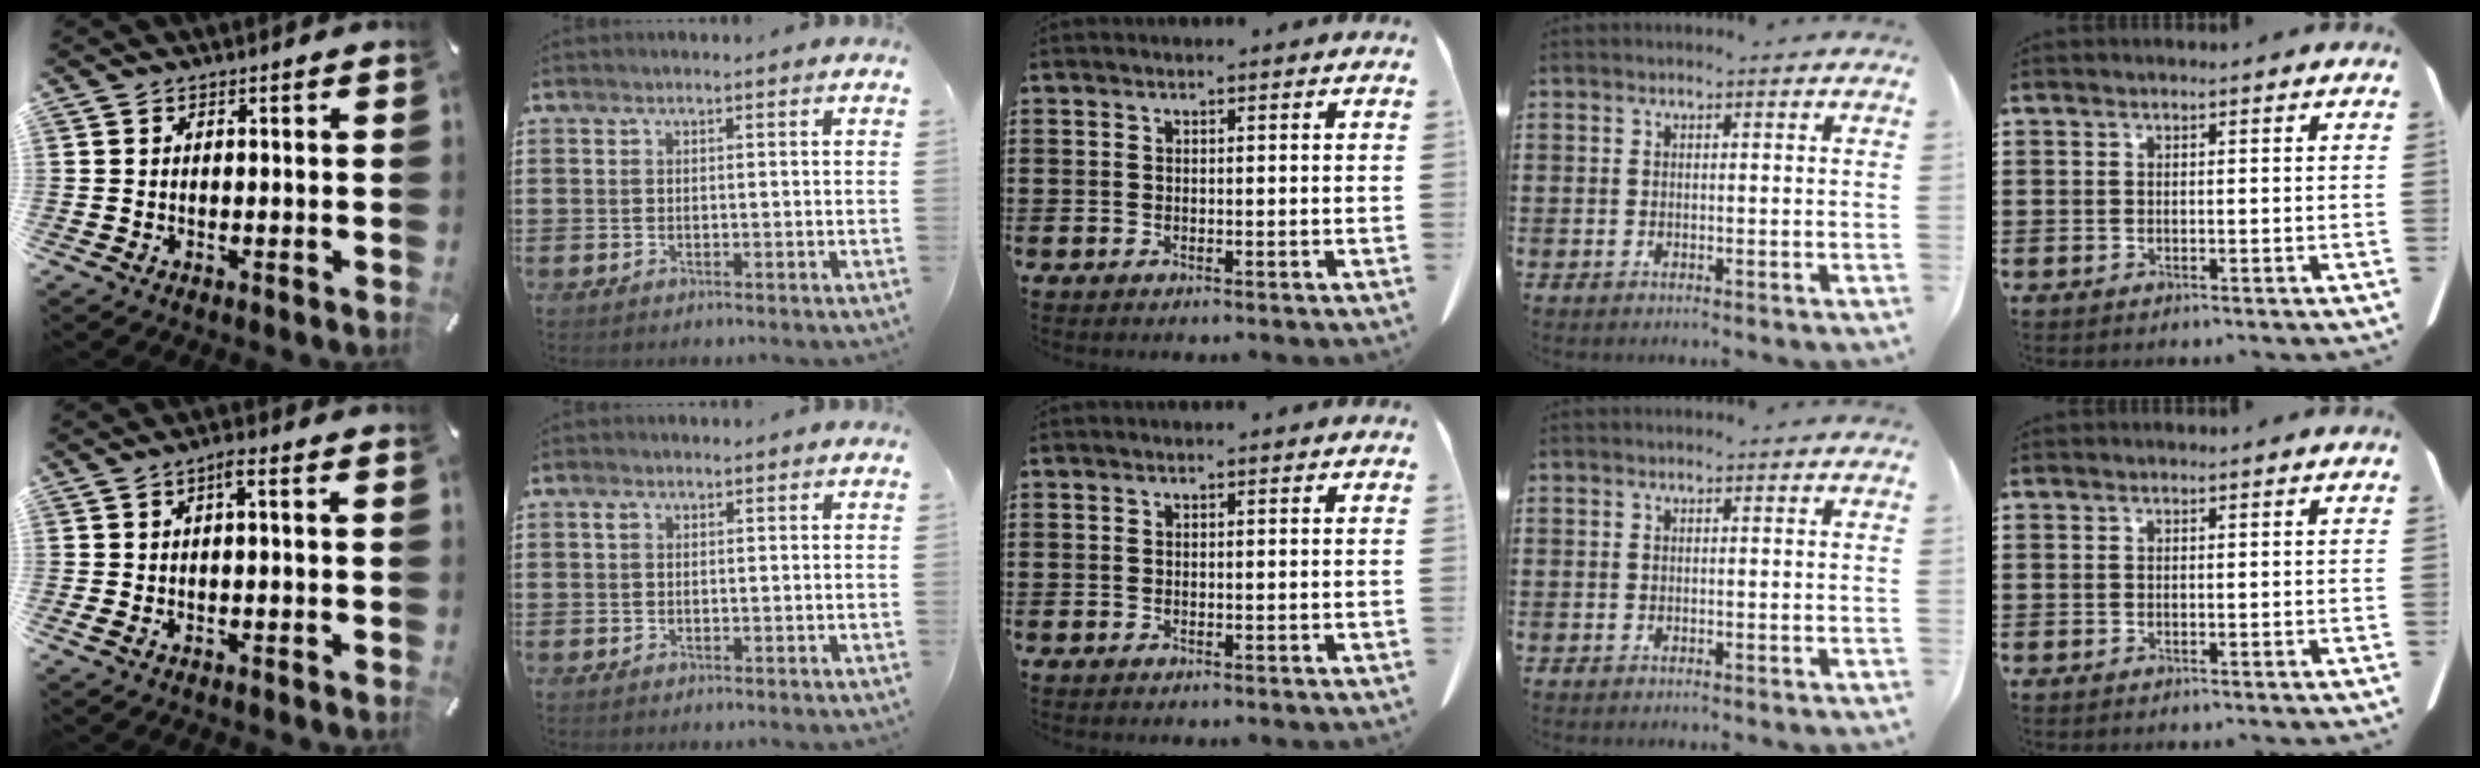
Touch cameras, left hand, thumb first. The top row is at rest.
{"thumb": {"total": 3.2, "force": [0.0, 0.7, 3.2], "torque": [-0.059, 0.006, -0.003]}, "index": {"total": 1.1, "force": [0.4, 0.7, 0.8], "torque": [-0.018, 0.006, 0.007]}}